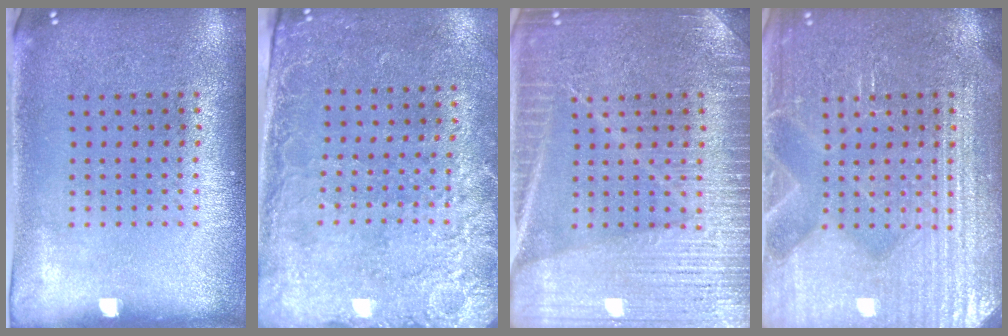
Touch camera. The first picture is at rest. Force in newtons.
{"total": 2.7, "press": 2.2, "slide": 1.5}
{"total": 3.7, "press": 3.7, "slide": 0.6}
{"total": 6.2, "press": 6.1, "slide": 0.8}